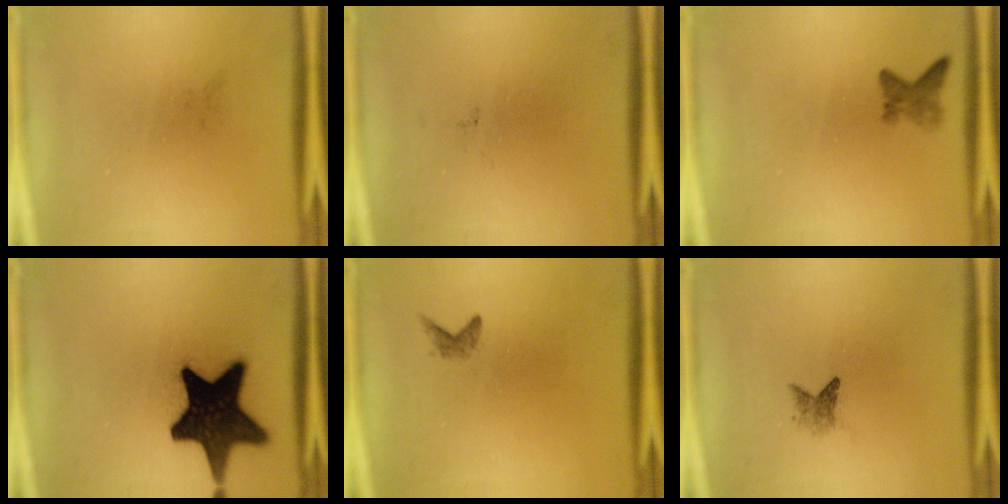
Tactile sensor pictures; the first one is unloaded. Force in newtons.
{"total": 0.0}
{"total": 2.0}
{"total": 18.9}
{"total": 0.9}
{"total": 1.6}